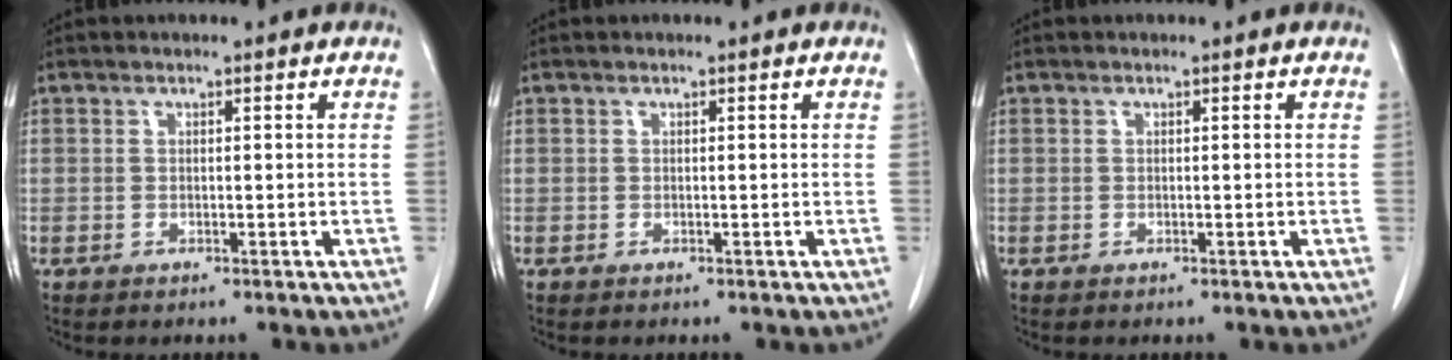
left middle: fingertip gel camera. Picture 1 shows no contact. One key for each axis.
{"total": 0.0}
{"total": 0.0}